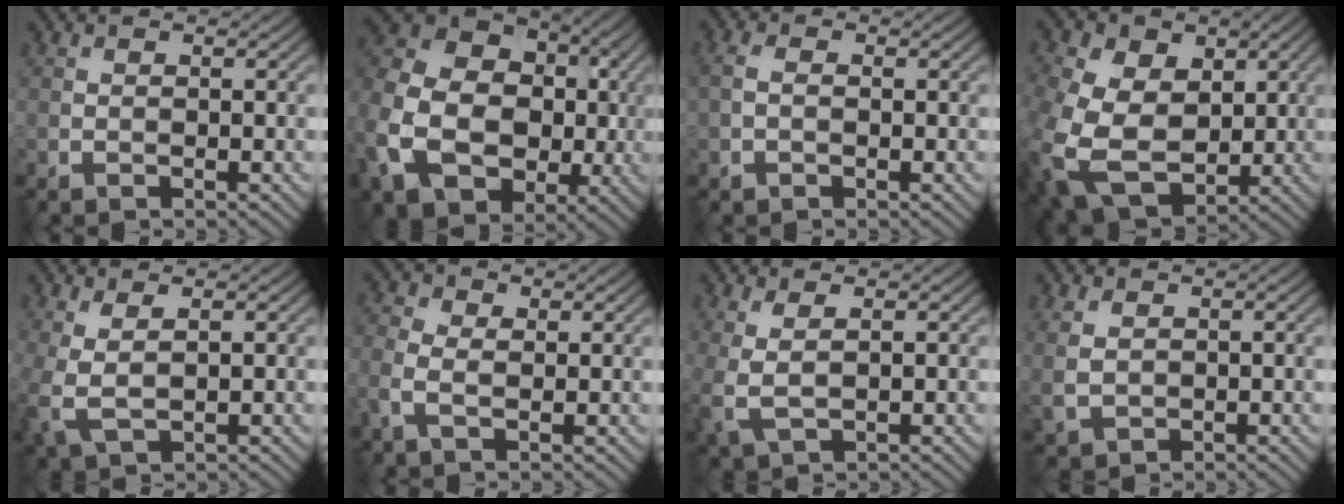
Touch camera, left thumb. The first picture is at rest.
{"total": 16.3, "force": [-3.3, 12.5, 9.9], "torque": [-0.256, -0.024, -0.060]}
{"total": 2.2, "force": [-0.1, 1.5, 1.6], "torque": [-0.045, 0.006, -0.002]}
{"total": 14.3, "force": [-0.9, 10.8, 9.4], "torque": [-0.248, -0.033, 0.014]}
{"total": 4.1, "force": [0.6, 2.2, 3.4], "torque": [-0.100, -0.005, 0.013]}
{"total": 3.6, "force": [-0.2, 2.2, 2.8], "torque": [-0.079, 0.005, -0.012]}
{"total": 3.7, "force": [0.7, 1.9, 3.1], "torque": [-0.093, -0.004, 0.015]}
{"total": 3.1, "force": [0.9, 2.2, 1.9], "torque": [-0.059, -0.001, 0.023]}